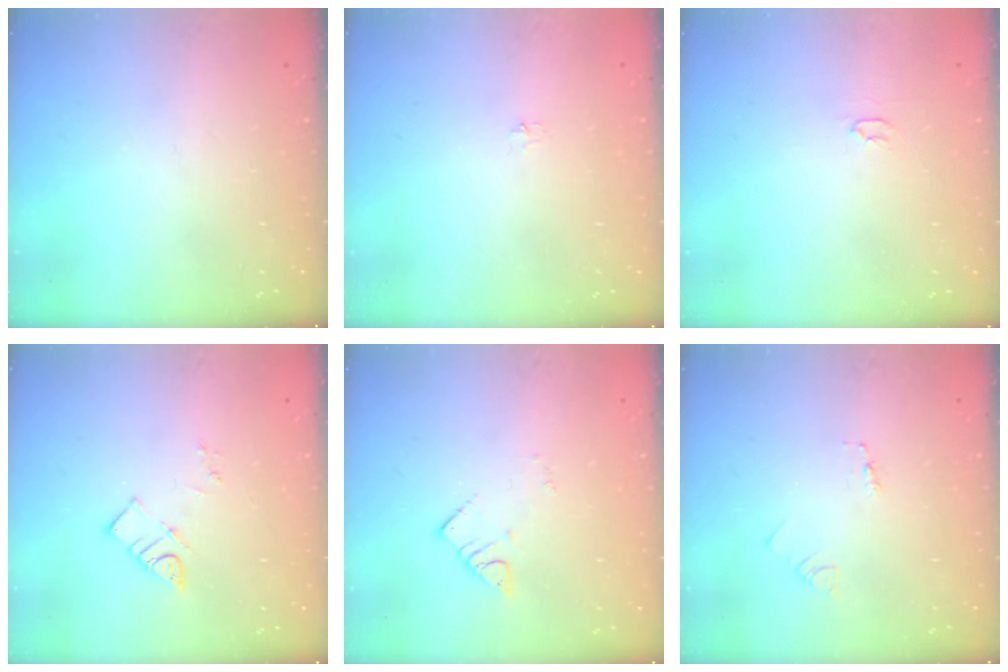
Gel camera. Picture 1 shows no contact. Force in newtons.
{"total": 3.1, "press": 3.0, "slide": 0.4}
{"total": 2.0, "press": 2.0, "slide": 0.3}
{"total": 3.4, "press": 3.4, "slide": 0.2}
{"total": 2.7, "press": 2.7, "slide": 0.1}
{"total": 1.8, "press": 1.8, "slide": 0.2}